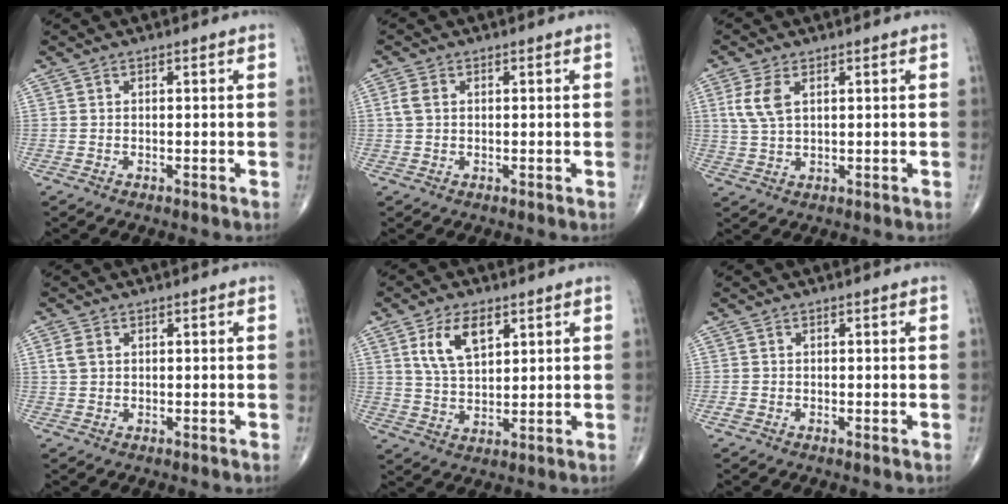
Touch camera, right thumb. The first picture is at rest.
{"total": 2.3, "force": [0.4, 1.6, 1.6], "torque": [-0.041, 0.007, 0.008]}
{"total": 5.3, "force": [1.8, 2.7, 4.2], "torque": [-0.098, 0.002, 0.041]}
{"total": 2.3, "force": [0.6, 1.6, 1.4], "torque": [-0.035, 0.006, 0.015]}
{"total": 8.5, "force": [3.7, 4.3, 6.3], "torque": [-0.104, -0.014, 0.075]}
{"total": 0.9, "force": [-0.4, 0.5, 0.7], "torque": [-0.015, -0.004, -0.011]}